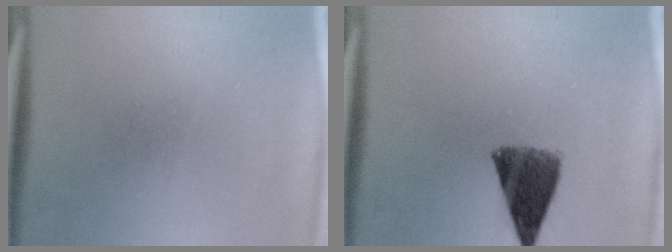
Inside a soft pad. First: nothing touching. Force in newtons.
{"total": 8.8}